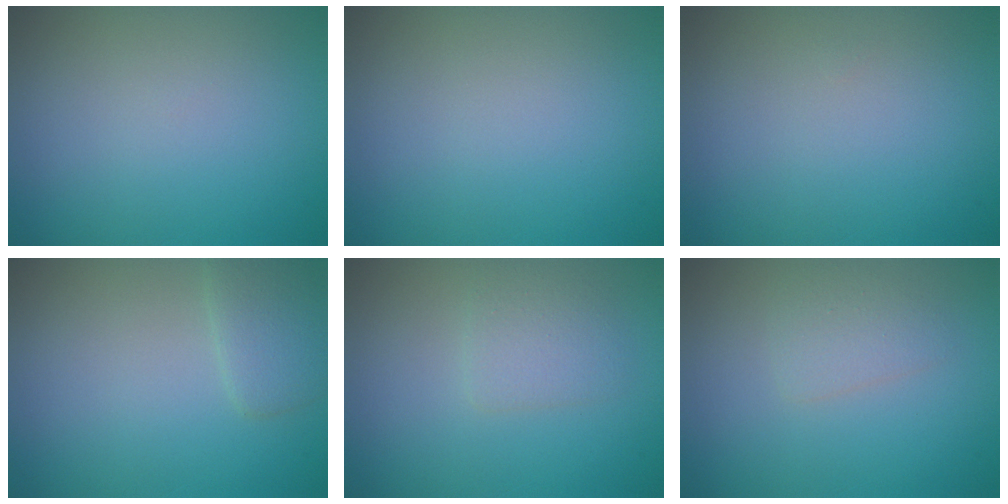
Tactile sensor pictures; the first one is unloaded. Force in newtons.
{"total": 0.0}
{"total": 0.0}
{"total": 2.1, "press": 2.1, "slide": 0.1}
{"total": 1.9, "press": 1.9, "slide": 0.0}
{"total": 1.6, "press": 1.6, "slide": 0.0}